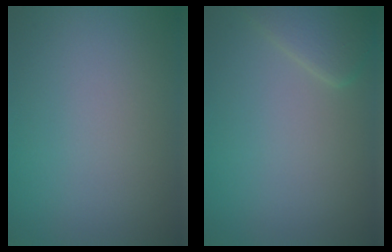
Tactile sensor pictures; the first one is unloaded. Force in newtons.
{"total": 2.2, "press": 2.1, "slide": 0.2}